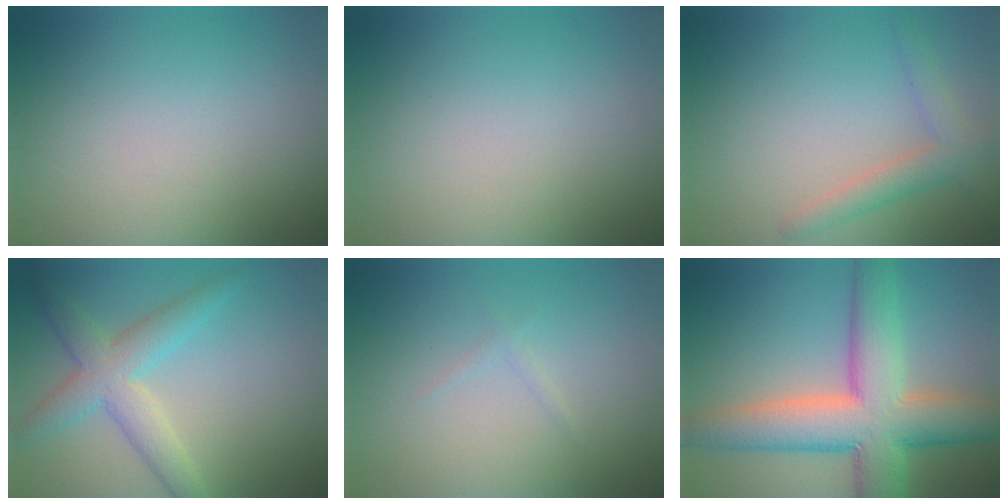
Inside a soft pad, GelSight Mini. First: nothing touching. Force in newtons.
{"total": 0.0}
{"total": 2.6, "press": 2.6, "slide": 0.0}
{"total": 4.7, "press": 4.7, "slide": 0.2}
{"total": 0.6, "press": 0.6, "slide": 0.0}
{"total": 10.4, "press": 10.4, "slide": 0.5}